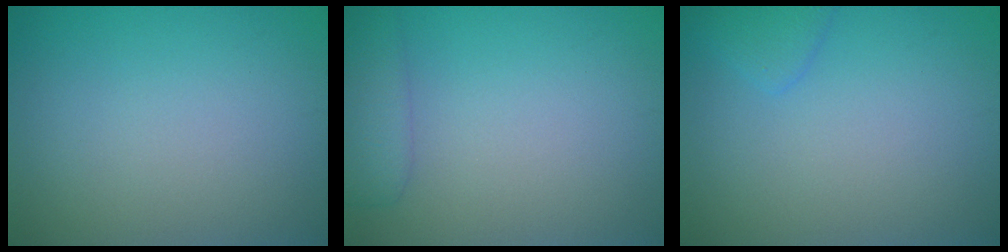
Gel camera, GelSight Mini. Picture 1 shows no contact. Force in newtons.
{"total": 2.8, "press": 2.8, "slide": 0.1}
{"total": 1.5, "press": 1.5, "slide": 0.1}